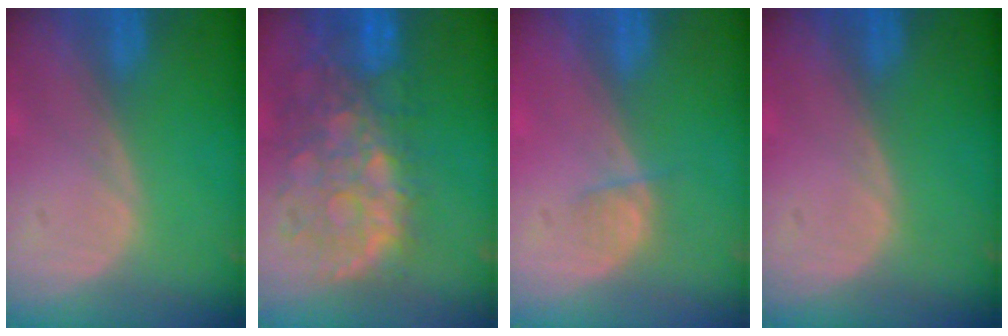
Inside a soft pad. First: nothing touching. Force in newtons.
{"total": 11.4, "press": 9.9, "slide": 5.7}
{"total": 1.9, "press": 1.7, "slide": 0.8}
{"total": 0.0}